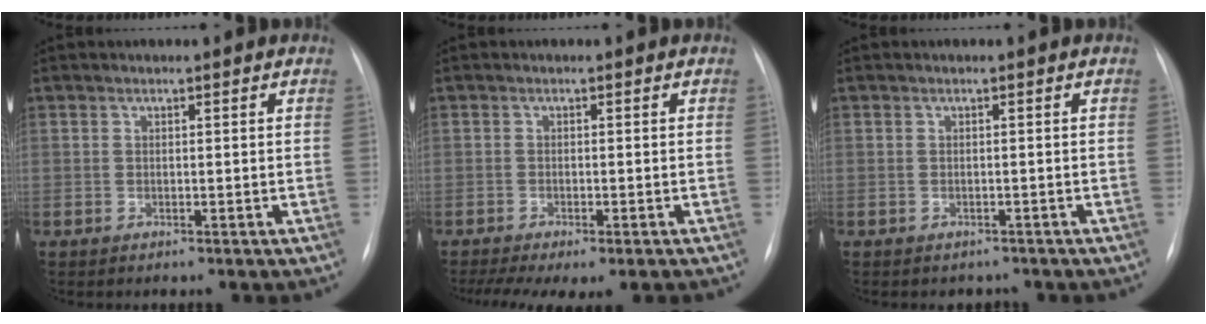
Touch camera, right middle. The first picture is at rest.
{"total": 8.8, "force": [-6.5, 2.4, 5.5], "torque": [-0.086, -0.007, -0.094]}
{"total": 1.9, "force": [-1.5, 1.1, 0.1], "torque": [-0.004, 0.005, -0.019]}